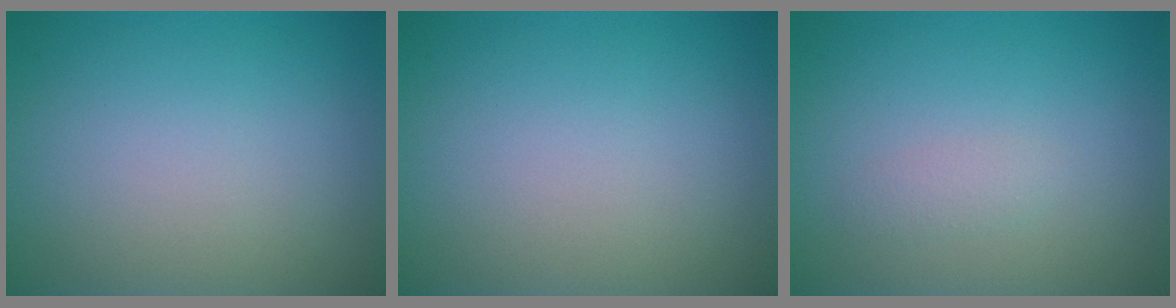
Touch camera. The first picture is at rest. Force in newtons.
{"total": 0.0}
{"total": 1.0, "press": 1.0, "slide": 0.0}